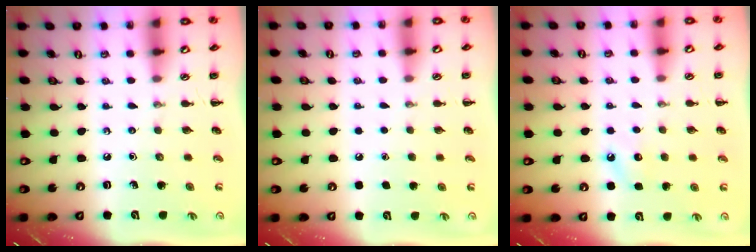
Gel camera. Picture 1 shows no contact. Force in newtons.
{"total": 1.9, "press": 1.9, "slide": 0.2}
{"total": 6.2, "press": 6.0, "slide": 1.5}